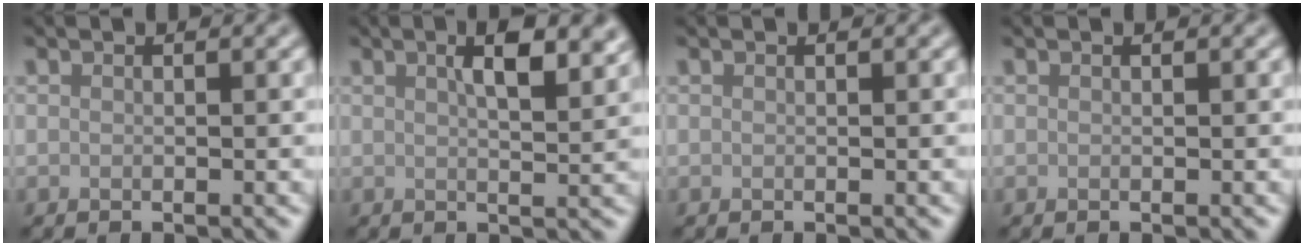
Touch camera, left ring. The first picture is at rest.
{"total": 4.5, "force": [2.0, 1.4, 3.8], "torque": [-0.056, 0.008, 0.030]}
{"total": 0.0}
{"total": 0.0}